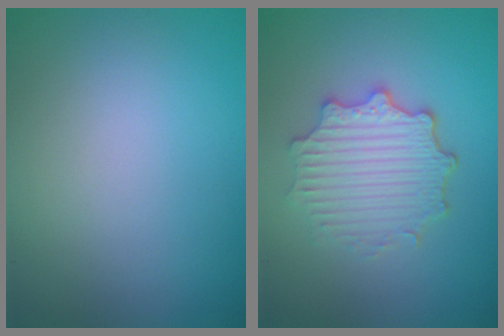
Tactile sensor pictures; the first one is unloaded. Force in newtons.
{"total": 4.4, "press": 3.6, "slide": 2.5}